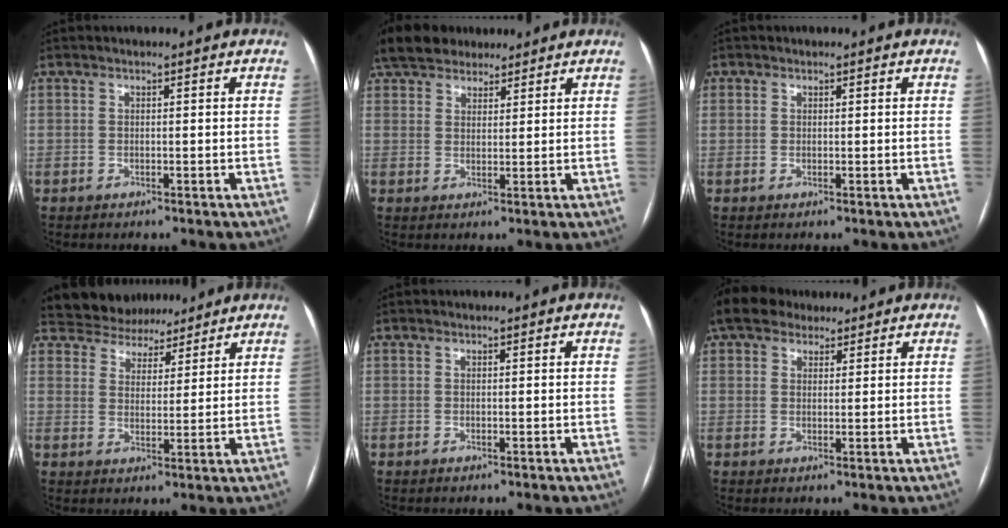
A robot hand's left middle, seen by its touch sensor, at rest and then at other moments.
{"total": 10.5, "force": [8.5, 4.8, 3.8], "torque": [-0.065, 0.044, 0.147]}
{"total": 0.7, "force": [0.3, 0.6, 0.0], "torque": [0.006, 0.002, 0.002]}
{"total": 8.2, "force": [7.5, 3.3, 0.5], "torque": [-0.001, 0.017, 0.112]}
{"total": 0.0}
{"total": 7.2, "force": [5.7, 3.7, 2.4], "torque": [-0.044, 0.038, 0.102]}